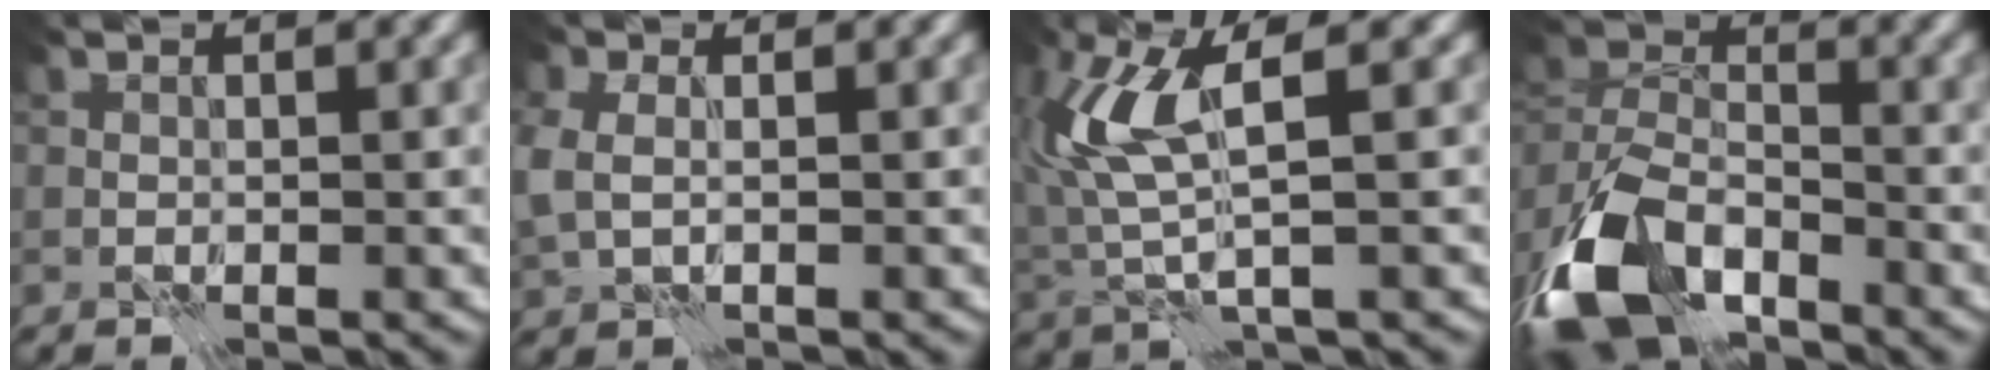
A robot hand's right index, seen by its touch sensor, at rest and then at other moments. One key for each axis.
{"total": 3.0, "fx": 0.2, "fy": 2.2, "fz": 2.1, "tx": -0.062, "ty": 0.001, "tz": 0.012}
{"total": 6.3, "fx": 2.2, "fy": 1.3, "fz": 5.7, "tx": -0.144, "ty": 0.004, "tz": 0.043}
{"total": 10.4, "fx": -6.5, "fy": 5.3, "fz": 6.0, "tx": -0.124, "ty": -0.011, "tz": -0.131}